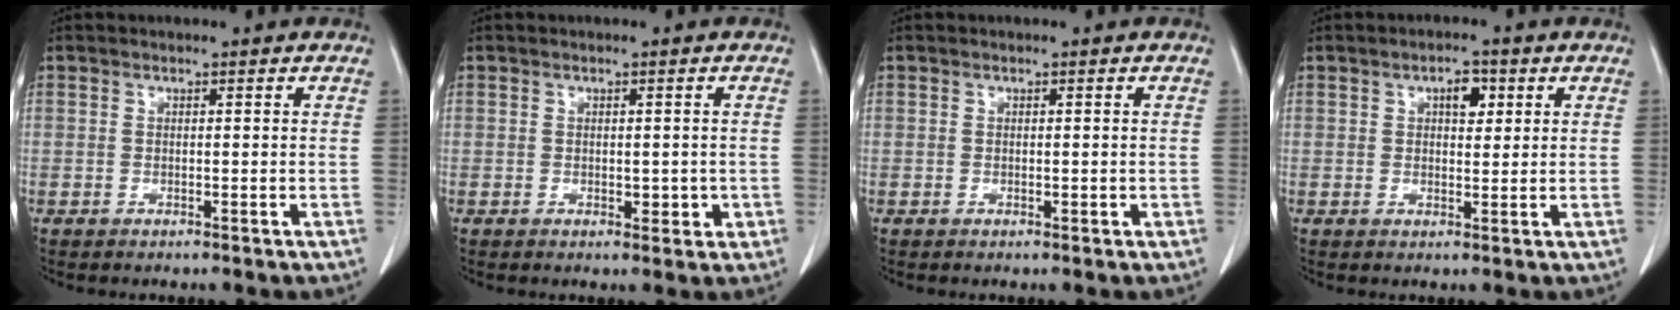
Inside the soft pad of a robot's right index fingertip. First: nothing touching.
{"total": 2.4, "force": [-0.5, 1.4, 1.9], "torque": [-0.017, 0.000, -0.002]}
{"total": 0.7, "force": [-0.2, 0.3, 0.6], "torque": [-0.010, -0.001, -0.001]}
{"total": 3.2, "force": [1.3, 1.6, 2.5], "torque": [-0.038, 0.004, 0.019]}